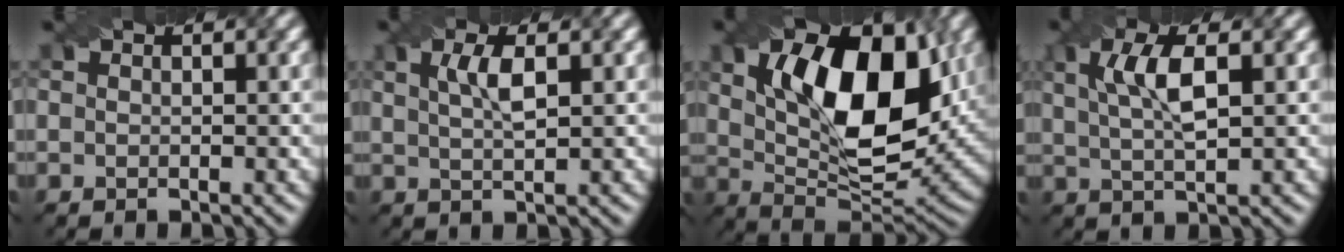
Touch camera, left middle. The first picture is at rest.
{"total": 2.8, "force": [0.9, 0.8, 2.6], "torque": [-0.048, 0.004, 0.018]}
{"total": 12.9, "force": [3.3, 6.4, 10.7], "torque": [-0.170, -0.001, 0.056]}
{"total": 4.7, "force": [1.4, 1.4, 4.3], "torque": [-0.083, 0.004, 0.026]}